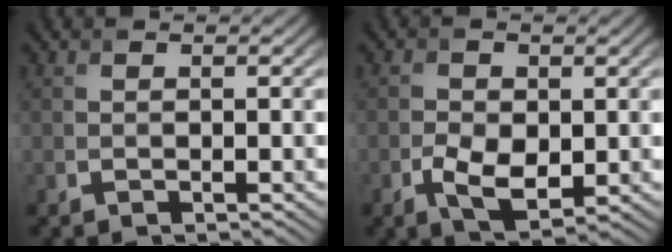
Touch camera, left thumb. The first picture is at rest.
{"total": 4.4, "force": [-1.0, 2.7, 3.4], "torque": [-0.069, -0.009, -0.018]}